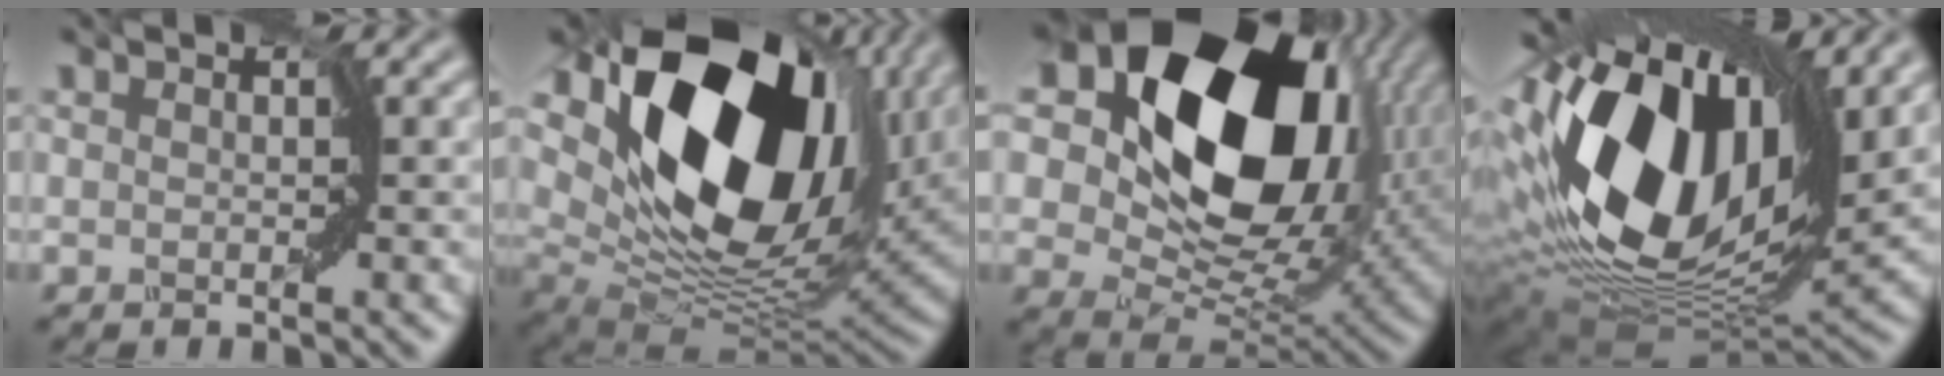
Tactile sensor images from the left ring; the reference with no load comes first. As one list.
[{"total": 18.9, "force": [8.6, 10.6, 13.0], "torque": [-0.246, 0.017, 0.164]}, {"total": 21.2, "force": [8.5, 13.4, 14.0], "torque": [-0.273, 0.028, 0.162]}, {"total": 17.2, "force": [4.9, 10.3, 12.9], "torque": [-0.282, 0.011, 0.085]}]